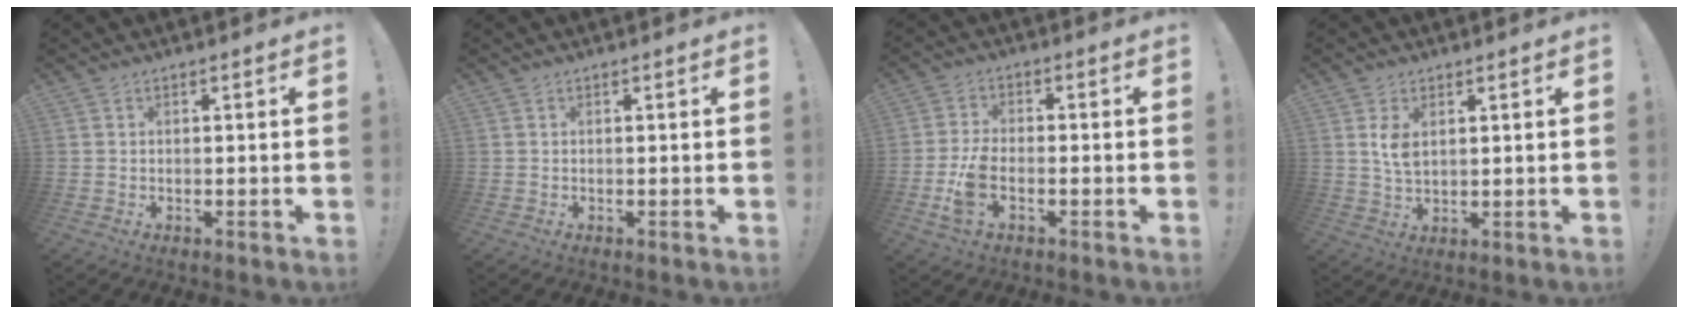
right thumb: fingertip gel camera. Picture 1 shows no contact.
{"total": 0.0}
{"total": 7.8, "force": [-2.4, 4.2, 6.1], "torque": [-0.122, -0.006, -0.041]}
{"total": 5.2, "force": [1.8, 2.9, 3.9], "torque": [-0.069, -0.009, 0.029]}